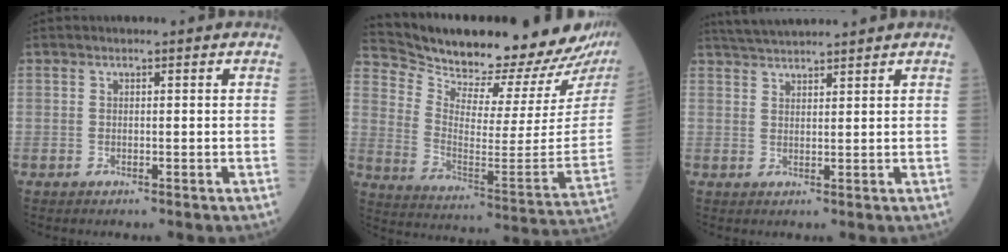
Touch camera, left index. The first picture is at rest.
{"total": 23.8, "force": [22.3, 2.2, 8.0], "torque": [-0.147, -0.102, 0.314]}
{"total": 5.8, "force": [5.5, -0.1, 1.9], "torque": [-0.038, 0.032, 0.100]}